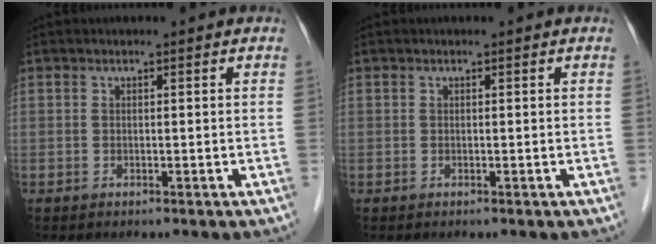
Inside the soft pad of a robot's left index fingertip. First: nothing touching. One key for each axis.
{"total": 0.0}